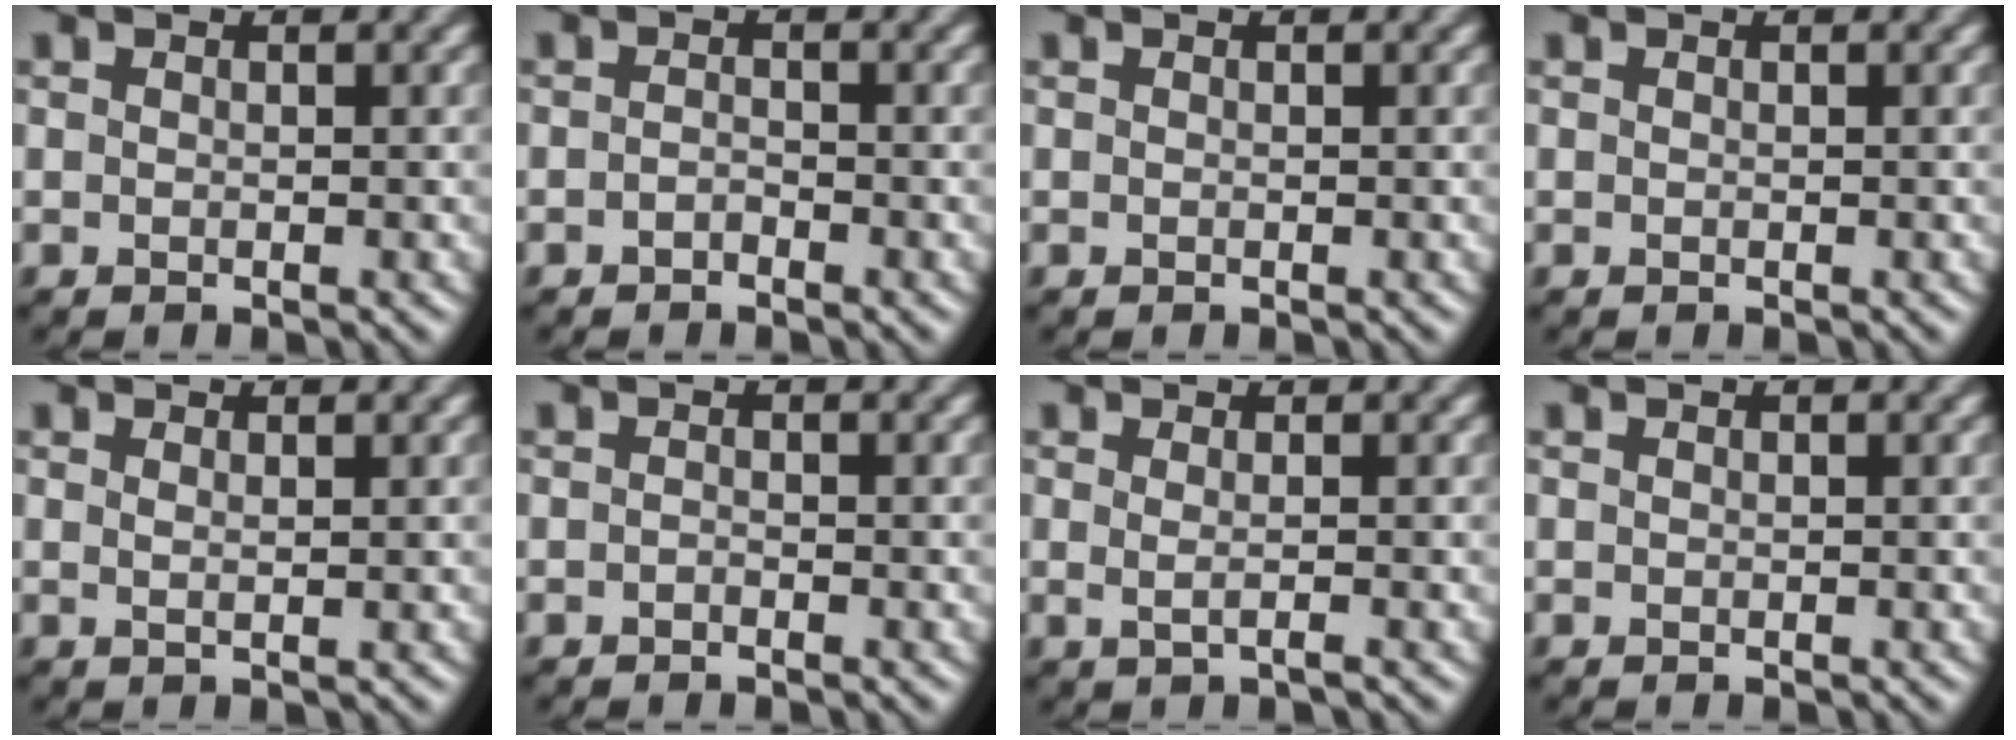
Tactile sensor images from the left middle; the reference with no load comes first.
{"total": 1.1, "force": [-1.1, 0.0, 0.0], "torque": [-0.007, 0.002, -0.022]}
{"total": 0.0}
{"total": 0.0}
{"total": 0.9, "force": [0.6, -0.2, 0.6], "torque": [-0.006, -0.002, 0.002]}
{"total": 0.8, "force": [-0.8, -0.1, 0.0], "torque": [-0.005, -0.004, -0.016]}
{"total": 1.1, "force": [-0.1, -0.1, 1.1], "torque": [-0.021, -0.002, -0.002]}
{"total": 0.0}